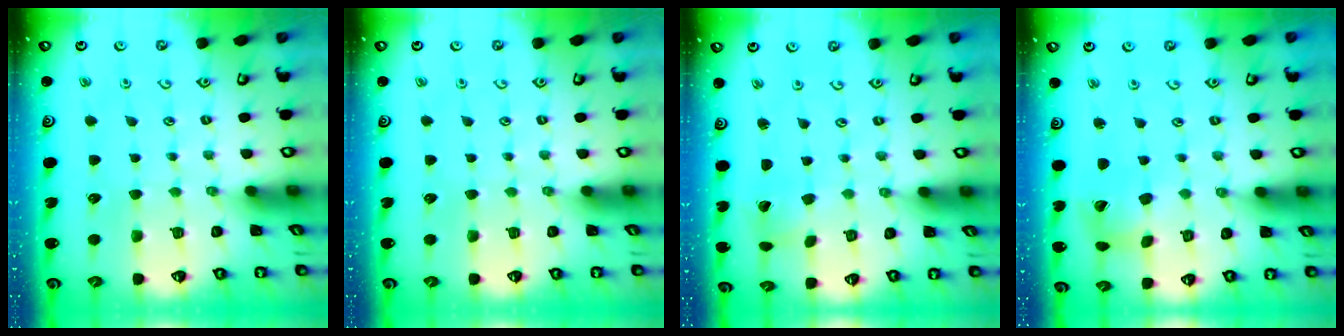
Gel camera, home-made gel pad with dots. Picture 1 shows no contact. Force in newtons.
{"total": 0.0}
{"total": 2.7, "press": 2.7, "slide": 0.5}
{"total": 6.7, "press": 6.6, "slide": 0.9}